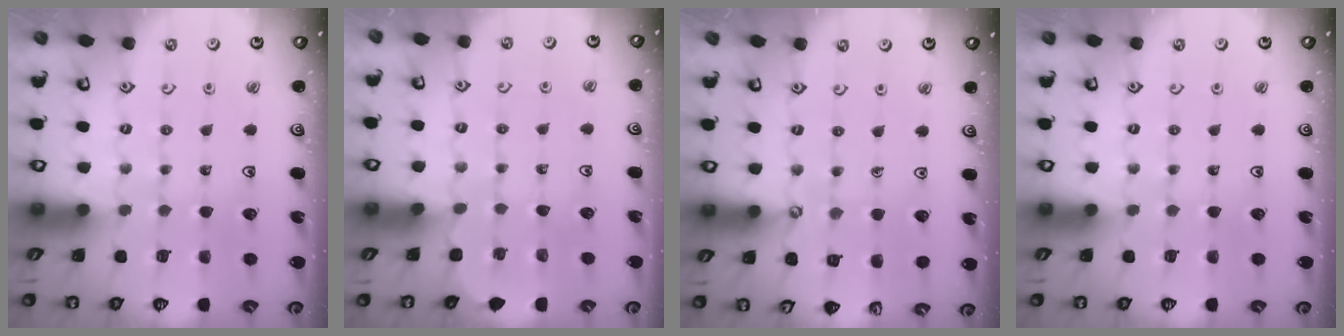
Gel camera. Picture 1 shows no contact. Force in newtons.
{"total": 2.2, "press": 2.2, "slide": 0.3}
{"total": 3.6, "press": 3.6, "slide": 0.5}
{"total": 0.0}